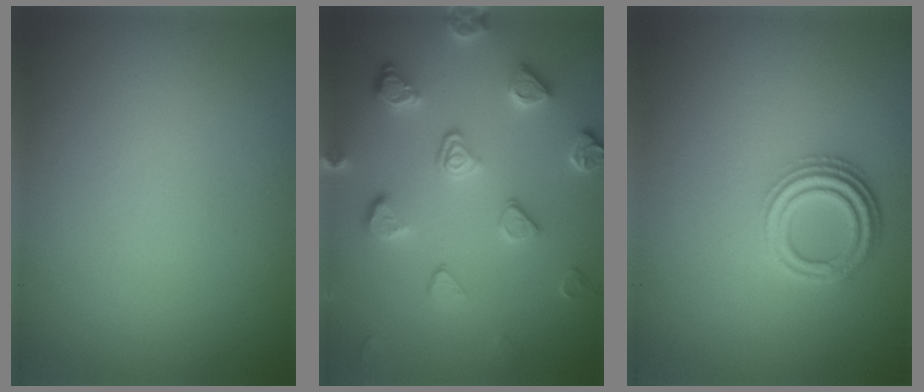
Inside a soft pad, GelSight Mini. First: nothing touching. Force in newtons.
{"total": 4.1, "press": 3.8, "slide": 1.4}
{"total": 3.7, "press": 2.9, "slide": 2.3}